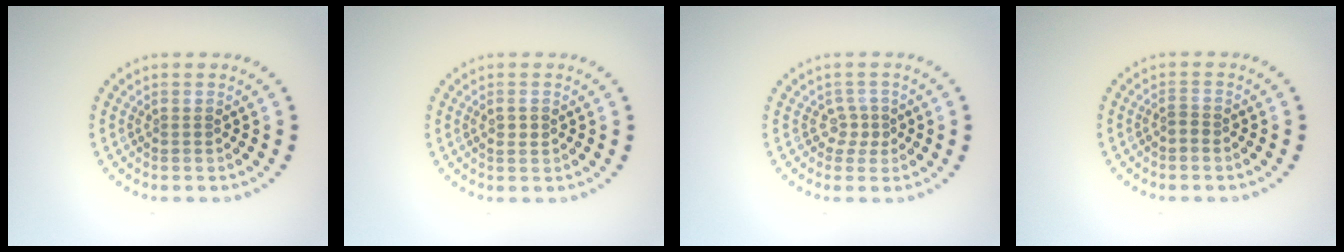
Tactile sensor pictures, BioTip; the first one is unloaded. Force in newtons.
{"total": 1.1, "press": 1.1, "slide": 0.2}
{"total": 1.6, "press": 1.1, "slide": 1.3}
{"total": 0.8, "press": 0.5, "slide": 0.6}